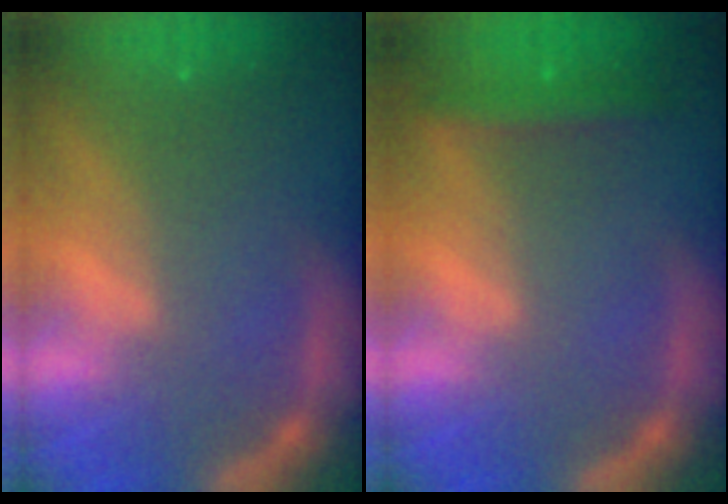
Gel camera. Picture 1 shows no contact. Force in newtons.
{"total": 2.4}